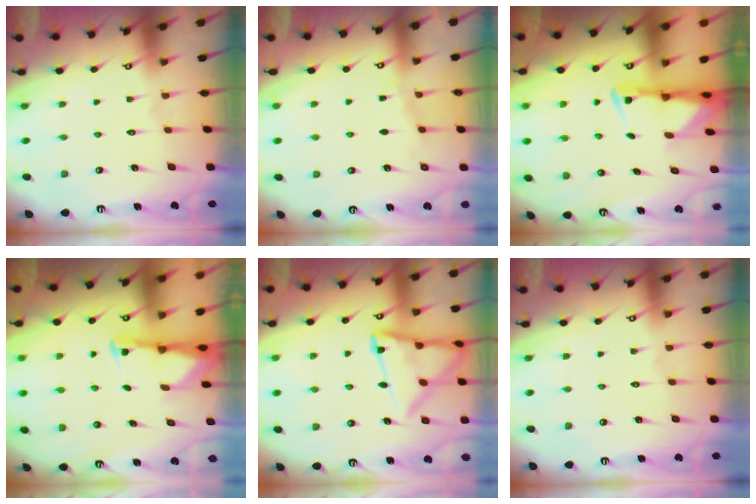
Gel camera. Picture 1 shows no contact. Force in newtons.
{"total": 3.6, "press": 3.6, "slide": 0.5}
{"total": 3.0, "press": 2.9, "slide": 0.7}
{"total": 3.0, "press": 3.0, "slide": 0.3}
{"total": 15.1, "press": 15.1, "slide": 1.4}
{"total": 0.0}